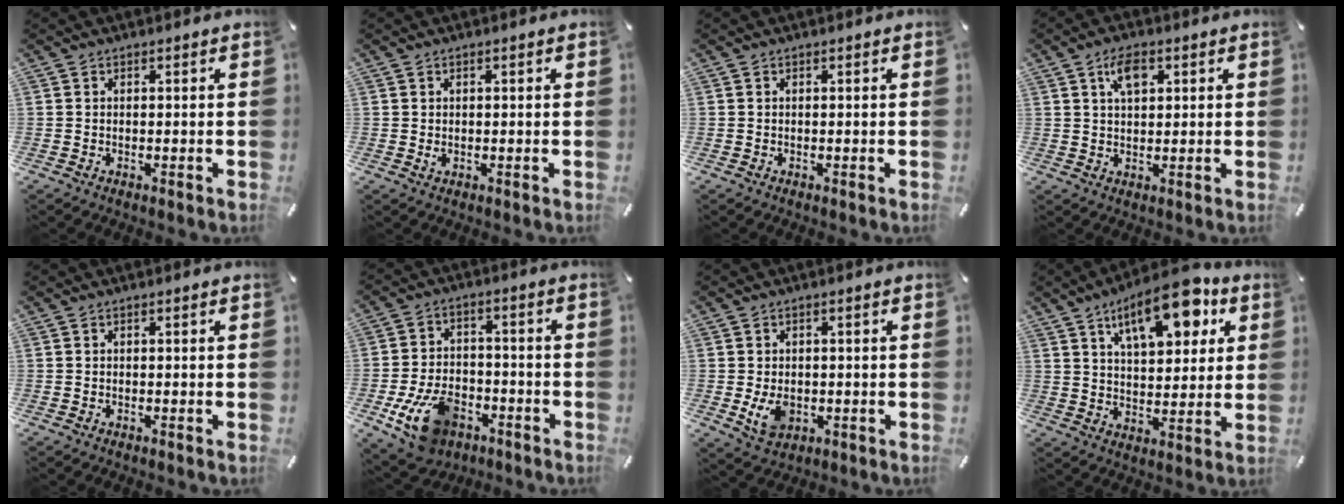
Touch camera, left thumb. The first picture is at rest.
{"total": 1.0, "force": [0.1, 0.6, 0.8], "torque": [-0.008, -0.001, -0.002]}
{"total": 0.0}
{"total": 5.9, "force": [2.8, 3.2, 4.1], "torque": [-0.066, -0.001, 0.044]}
{"total": 0.0}
{"total": 13.3, "force": [-6.0, 8.6, 8.1], "torque": [-0.147, 0.031, -0.103]}
{"total": 5.6, "force": [-0.8, 4.1, 3.7], "torque": [-0.075, -0.003, -0.014]}
{"total": 16.0, "force": [8.6, 7.4, 11.3], "torque": [-0.169, -0.029, 0.142]}